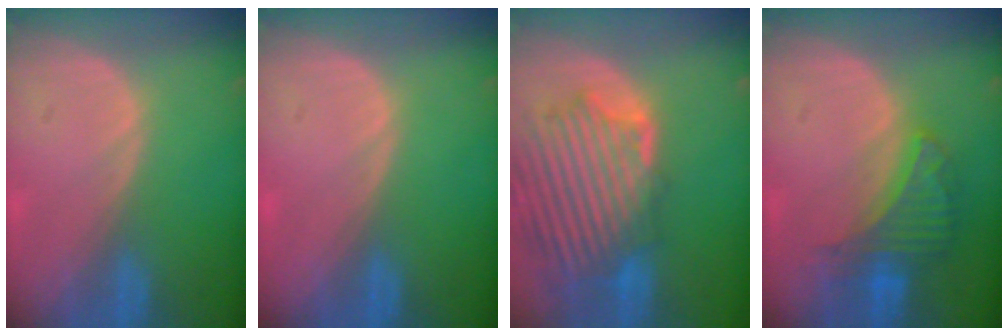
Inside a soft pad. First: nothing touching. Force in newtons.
{"total": 0.0}
{"total": 12.7, "press": 11.5, "slide": 5.3}
{"total": 6.6, "press": 6.2, "slide": 2.4}